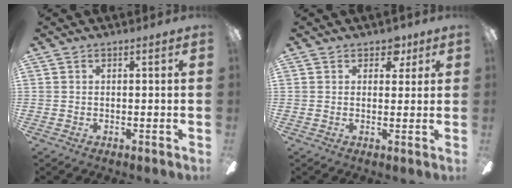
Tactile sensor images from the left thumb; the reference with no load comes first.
{"total": 4.4, "force": [2.7, 2.8, 1.9], "torque": [-0.011, -0.007, 0.045]}